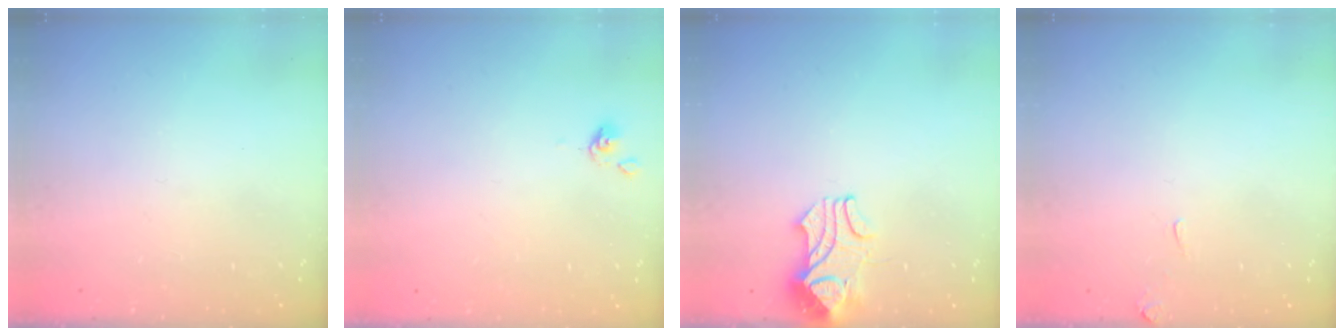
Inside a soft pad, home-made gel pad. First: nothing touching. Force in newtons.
{"total": 1.0, "press": 0.9, "slide": 0.4}
{"total": 2.2, "press": 2.0, "slide": 0.8}
{"total": 1.1, "press": 1.0, "slide": 0.5}